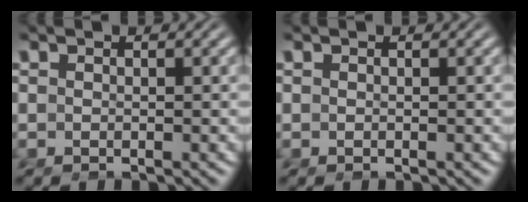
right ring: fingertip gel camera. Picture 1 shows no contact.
{"total": 0.0}